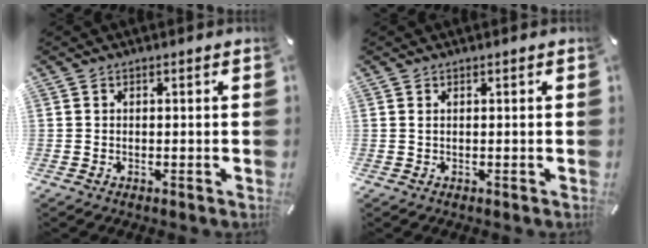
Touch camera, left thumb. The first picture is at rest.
{"total": 0.5, "force": [0.1, 0.1, 0.5], "torque": [-0.010, -0.001, 0.002]}